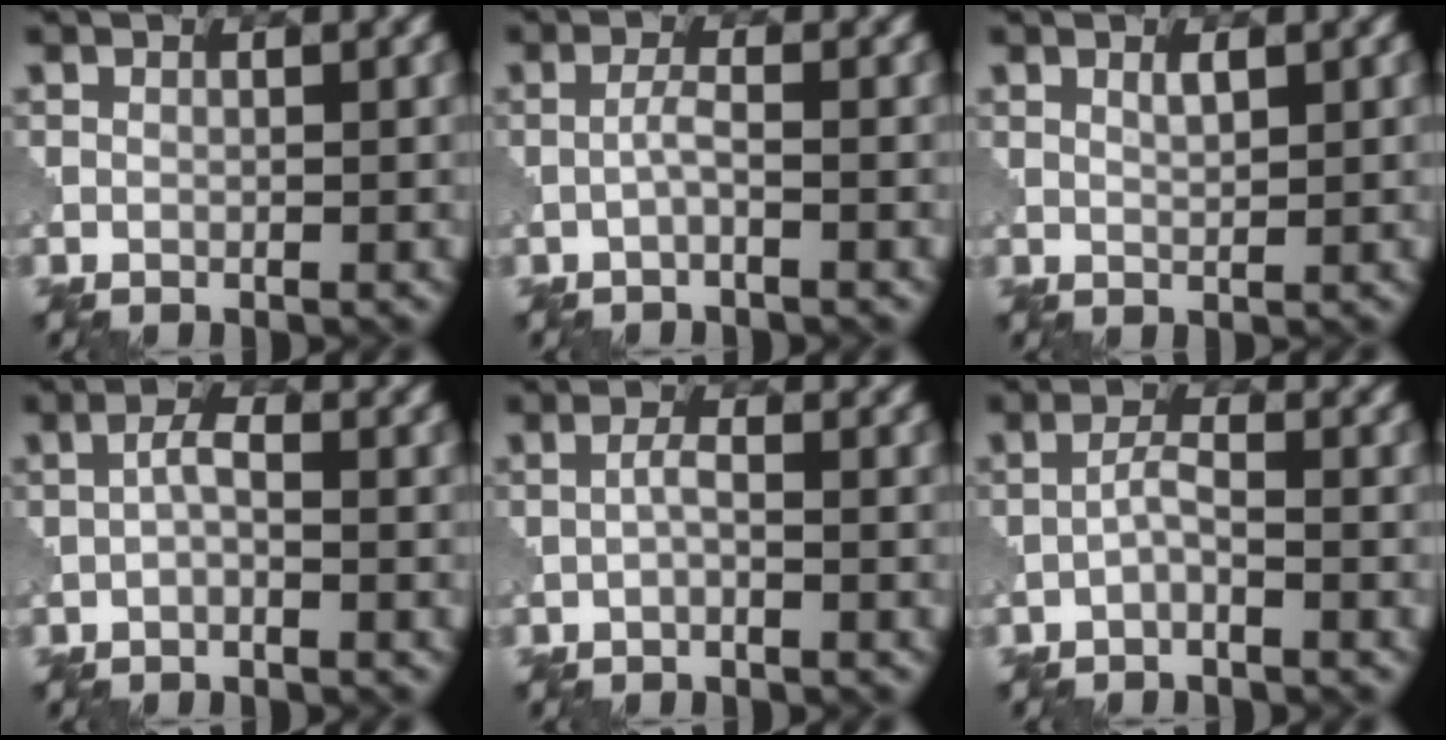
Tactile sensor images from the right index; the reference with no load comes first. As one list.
[{"total": 1.3, "force": [-0.6, 0.0, 1.2], "torque": [-0.025, 0.006, -0.015]}, {"total": 1.2, "force": [0.7, 0.3, 0.9], "torque": [-0.020, 0.000, 0.012]}, {"total": 1.6, "force": [-0.4, 0.5, 1.5], "torque": [-0.030, 0.007, -0.013]}, {"total": 1.2, "force": [-0.5, 0.2, 1.1], "torque": [-0.022, 0.005, -0.013]}, {"total": 1.5, "force": [-0.8, 0.2, 1.2], "torque": [-0.026, 0.008, -0.022]}]